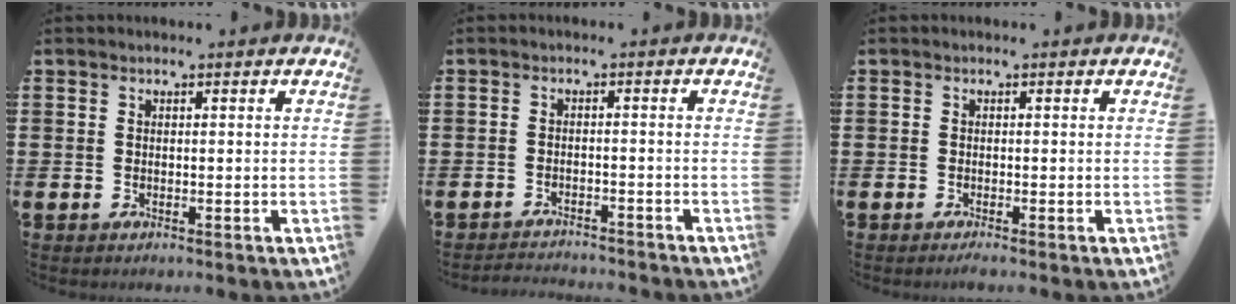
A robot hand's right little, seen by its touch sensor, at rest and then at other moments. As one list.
[{"total": 2.0, "force": [-2.0, -0.1, -0.1], "torque": [-0.002, 0.003, -0.043]}, {"total": 0.6, "force": [-0.4, 0.0, 0.5], "torque": [-0.007, -0.003, -0.008]}]